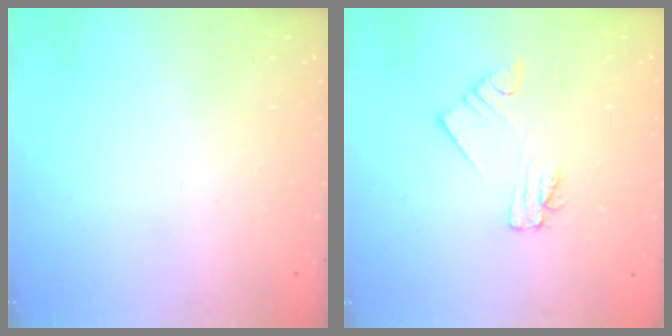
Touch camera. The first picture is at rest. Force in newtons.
{"total": 2.0, "press": 2.0, "slide": 0.1}